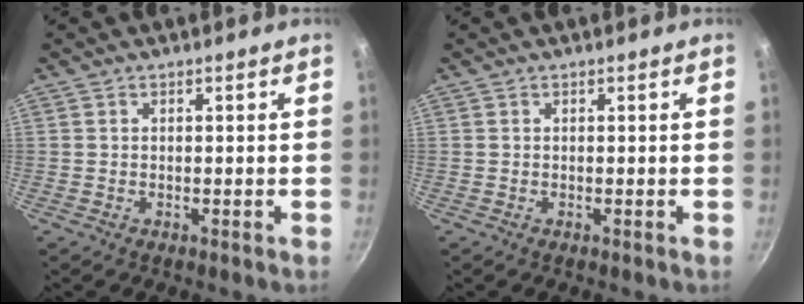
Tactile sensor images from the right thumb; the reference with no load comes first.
{"total": 0.0}